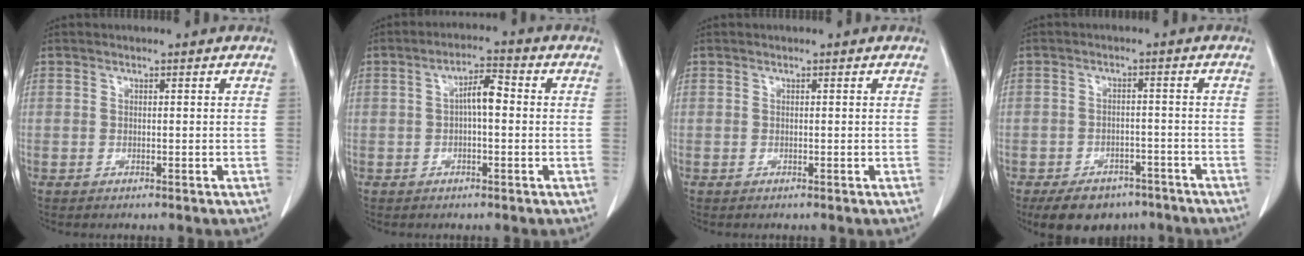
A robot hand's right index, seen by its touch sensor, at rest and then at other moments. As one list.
[{"total": 4.4, "force": [0.1, 1.2, 4.2], "torque": [-0.071, 0.016, -0.001]}, {"total": 0.0}, {"total": 9.1, "force": [-6.7, 5.2, 3.2], "torque": [-0.041, 0.005, -0.096]}]